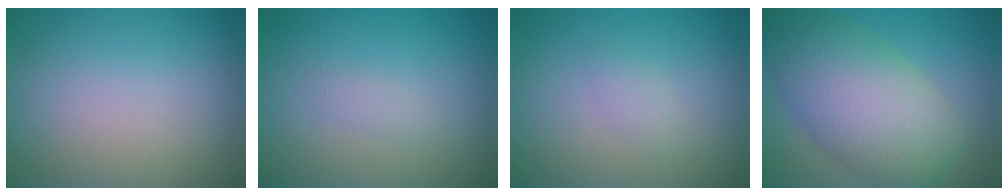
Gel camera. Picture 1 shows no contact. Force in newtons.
{"total": 0.7, "press": 0.7, "slide": 0.0}
{"total": 1.0, "press": 1.0, "slide": 0.0}
{"total": 9.7, "press": 9.7, "slide": 0.4}